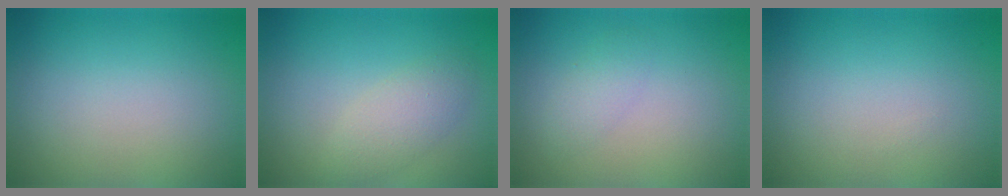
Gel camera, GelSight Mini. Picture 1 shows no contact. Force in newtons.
{"total": 2.6, "press": 2.6, "slide": 0.2}
{"total": 1.5, "press": 1.5, "slide": 0.1}
{"total": 0.0}